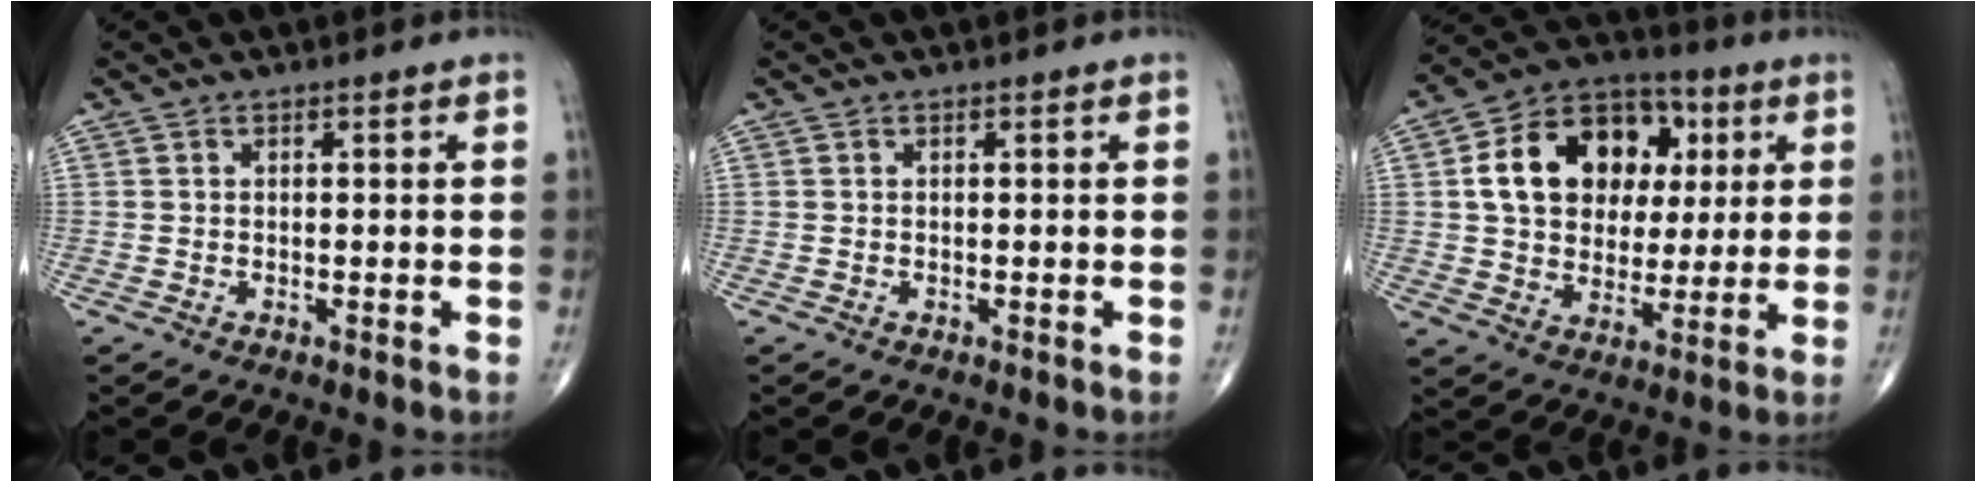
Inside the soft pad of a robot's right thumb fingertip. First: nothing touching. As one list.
[{"total": 0.0}, {"total": 18.5, "force": [4.2, 13.8, 11.5], "torque": [-0.160, 0.012, 0.067]}]